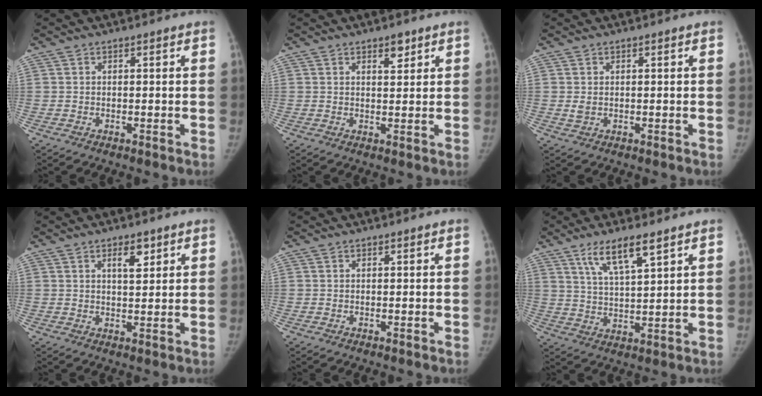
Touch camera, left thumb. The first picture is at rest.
{"total": 2.8, "force": [1.7, 1.3, 1.7], "torque": [-0.013, -0.011, 0.027]}
{"total": 1.2, "force": [0.2, 0.8, 0.8], "torque": [-0.011, -0.002, 0.007]}
{"total": 3.8, "force": [2.0, 1.6, 2.8], "torque": [-0.031, -0.012, 0.033]}
{"total": 0.0}
{"total": 8.3, "force": [5.3, 1.7, 6.2], "torque": [-0.110, -0.028, 0.106]}